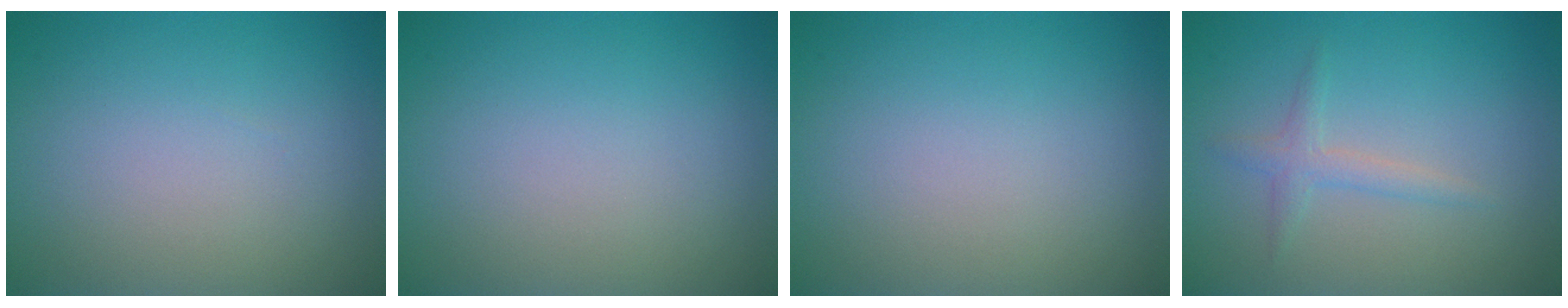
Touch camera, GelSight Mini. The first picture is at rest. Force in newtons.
{"total": 0.0}
{"total": 0.0}
{"total": 1.6, "press": 1.6, "slide": 0.0}